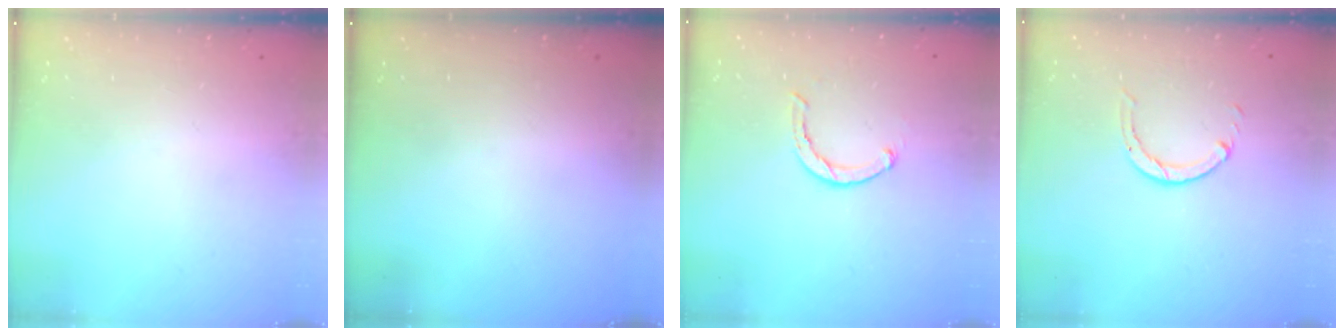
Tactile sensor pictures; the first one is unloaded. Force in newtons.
{"total": 0.0}
{"total": 1.5, "press": 1.5, "slide": 0.3}
{"total": 3.2, "press": 3.2, "slide": 0.5}